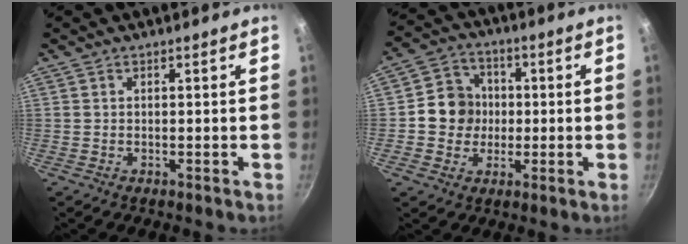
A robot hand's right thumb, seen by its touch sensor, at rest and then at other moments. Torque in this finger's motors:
{"motor_torque": [0.38, 1.27, 0.29, -0.49, 0.00]}